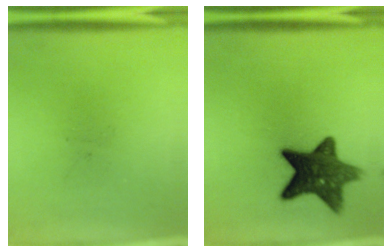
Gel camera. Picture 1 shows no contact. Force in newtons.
{"total": 12.0}